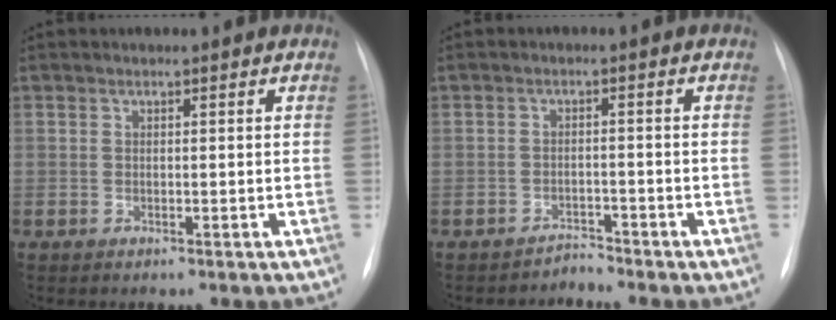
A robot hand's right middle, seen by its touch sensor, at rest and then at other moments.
{"total": 2.0, "force": [-1.8, 0.0, -0.8], "torque": [0.022, -0.010, -0.029]}